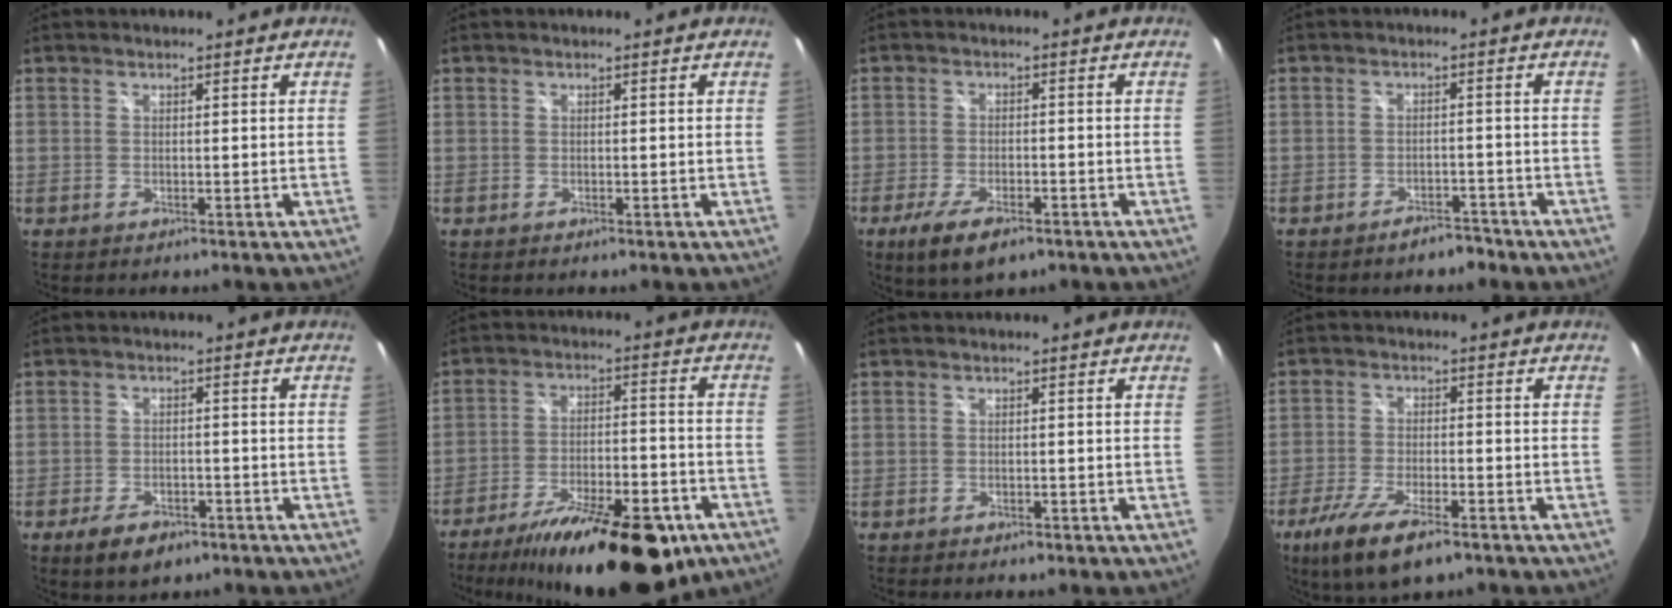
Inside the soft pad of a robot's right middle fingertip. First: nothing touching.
{"total": 0.0}
{"total": 8.0, "force": [-5.0, 2.8, 5.6], "torque": [-0.127, -0.022, -0.084]}
{"total": 3.6, "force": [-3.1, 1.5, 1.2], "torque": [-0.026, 0.008, -0.040]}
{"total": 6.3, "force": [-4.0, 3.1, 3.6], "torque": [-0.084, -0.006, -0.062]}
{"total": 22.0, "force": [-14.9, 7.4, 14.3], "torque": [-0.238, -0.024, -0.216]}
{"total": 1.4, "force": [-1.0, 0.6, 0.7], "torque": [-0.013, -0.002, -0.014]}
{"total": 11.4, "force": [-7.4, 3.2, 8.1], "torque": [-0.181, -0.035, -0.133]}